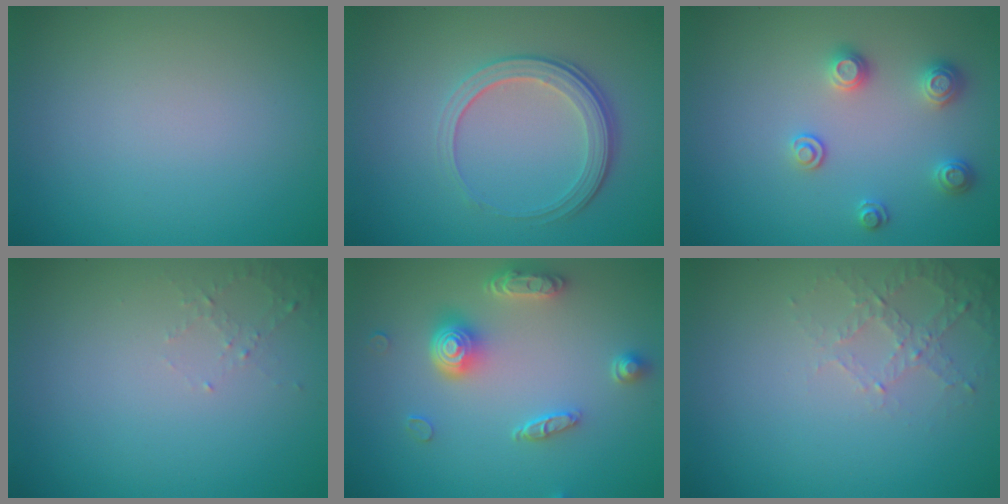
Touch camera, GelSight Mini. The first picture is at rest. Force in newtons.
{"total": 3.9, "press": 2.8, "slide": 2.8}
{"total": 2.4, "press": 2.4, "slide": 0.4}
{"total": 1.1, "press": 1.0, "slide": 0.4}
{"total": 4.5, "press": 3.5, "slide": 2.9}
{"total": 2.2, "press": 2.1, "slide": 0.6}